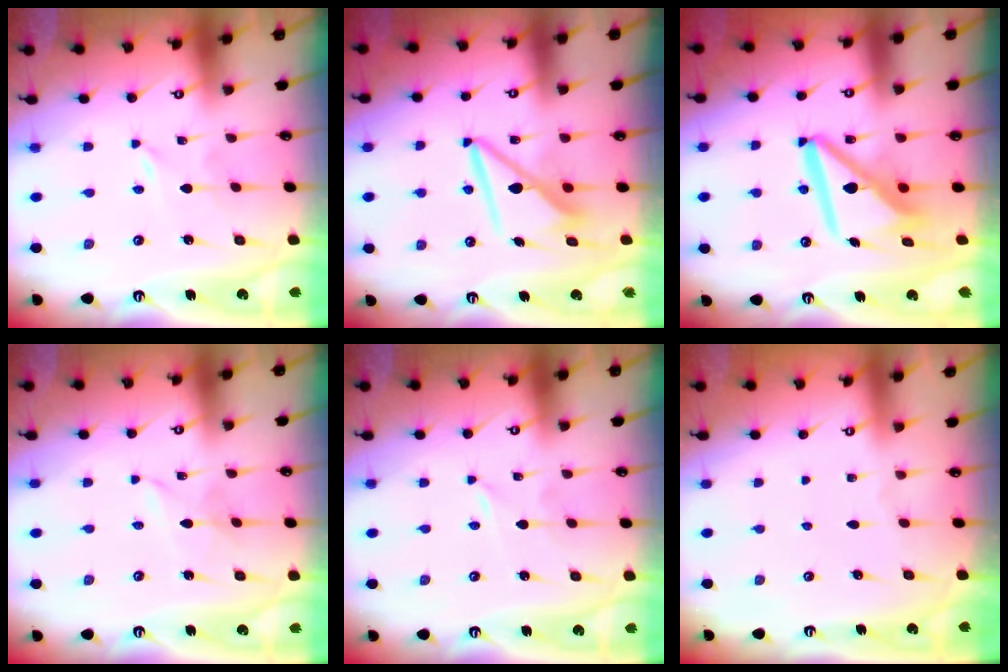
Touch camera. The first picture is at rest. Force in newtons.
{"total": 8.9, "press": 8.9, "slide": 0.8}
{"total": 12.1, "press": 12.1, "slide": 1.4}
{"total": 1.7, "press": 1.6, "slide": 0.1}
{"total": 0.0}
{"total": 0.0}